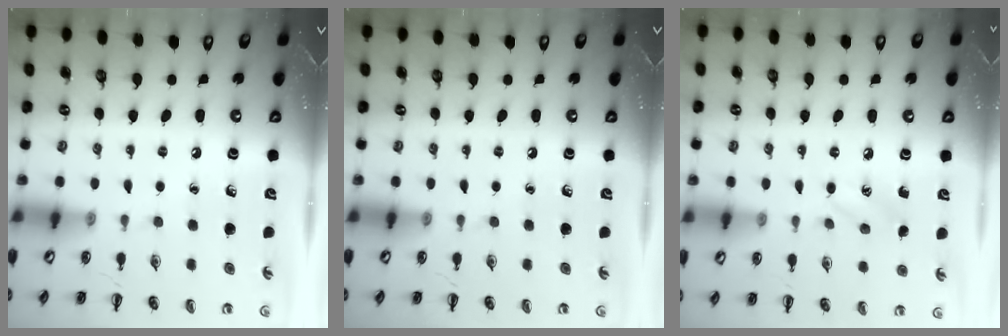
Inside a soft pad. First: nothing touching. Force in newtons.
{"total": 0.0}
{"total": 8.4, "press": 8.1, "slide": 2.3}